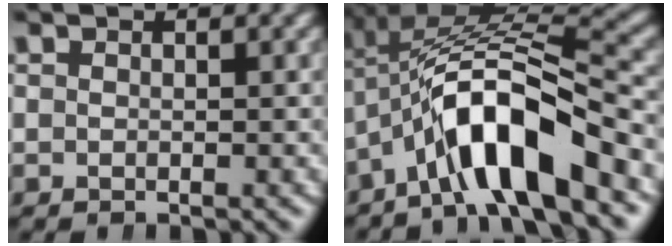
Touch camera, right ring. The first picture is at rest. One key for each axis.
{"total": 9.1, "fx": -1.1, "fy": 5.2, "fz": 7.3, "tx": -0.152, "ty": -0.012, "tz": -0.014}